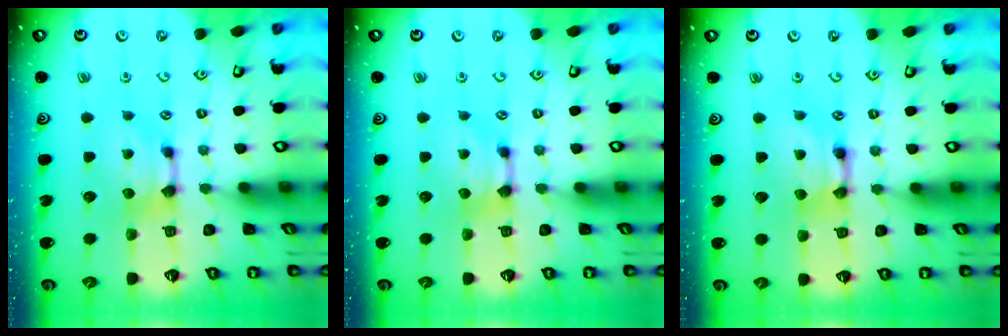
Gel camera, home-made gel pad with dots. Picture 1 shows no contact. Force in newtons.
{"total": 0.0}
{"total": 2.1, "press": 2.1, "slide": 0.1}